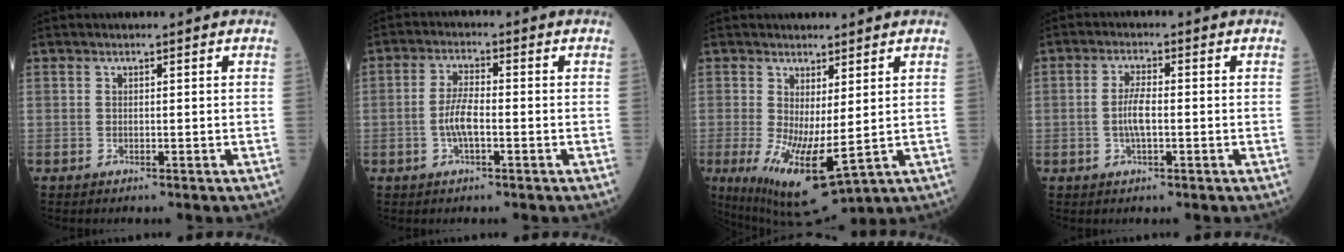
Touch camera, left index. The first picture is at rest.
{"total": 4.5, "force": [-1.1, 1.1, 4.2], "torque": [-0.091, 0.004, -0.023]}
{"total": 10.1, "force": [-1.4, 2.5, 9.7], "torque": [-0.180, -0.027, -0.003]}
{"total": 3.6, "force": [-0.5, 0.9, 3.4], "torque": [-0.076, 0.002, -0.011]}